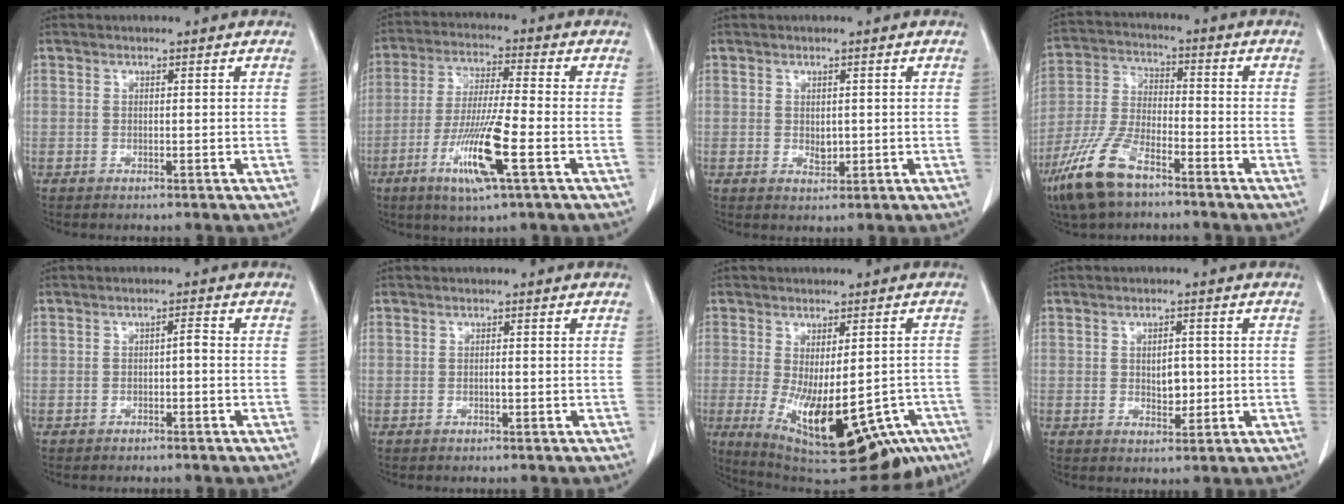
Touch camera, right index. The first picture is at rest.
{"total": 11.5, "force": [-4.4, 0.2, 10.6], "torque": [-0.203, -0.020, -0.082]}
{"total": 1.9, "force": [0.1, 1.3, 1.5], "torque": [-0.019, -0.002, 0.009]}
{"total": 11.3, "force": [-7.6, 3.7, 7.5], "torque": [-0.173, -0.014, -0.152]}
{"total": 1.3, "force": [-0.4, 0.3, 1.2], "torque": [-0.014, 0.005, -0.006]}
{"total": 0.6, "force": [-0.2, 0.0, 0.5], "torque": [-0.010, 0.000, -0.003]}
{"total": 23.3, "force": [-10.8, 9.5, 18.3], "torque": [-0.252, -0.033, -0.132]}
{"total": 3.5, "force": [-0.1, 1.9, 2.9], "torque": [-0.045, -0.001, 0.006]}